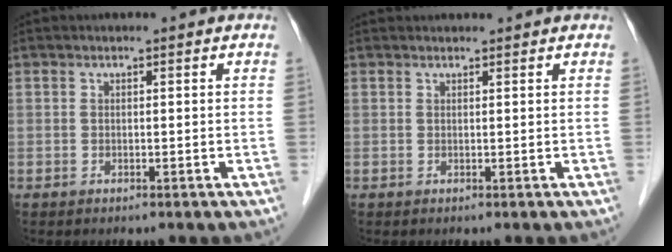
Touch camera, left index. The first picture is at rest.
{"total": 2.4, "force": [2.3, 0.3, 0.3], "torque": [-0.008, 0.025, 0.033]}